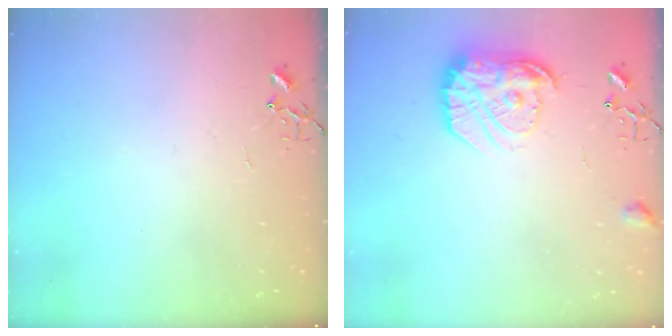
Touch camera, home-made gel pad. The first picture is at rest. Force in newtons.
{"total": 16.2, "press": 16.2, "slide": 1.2}